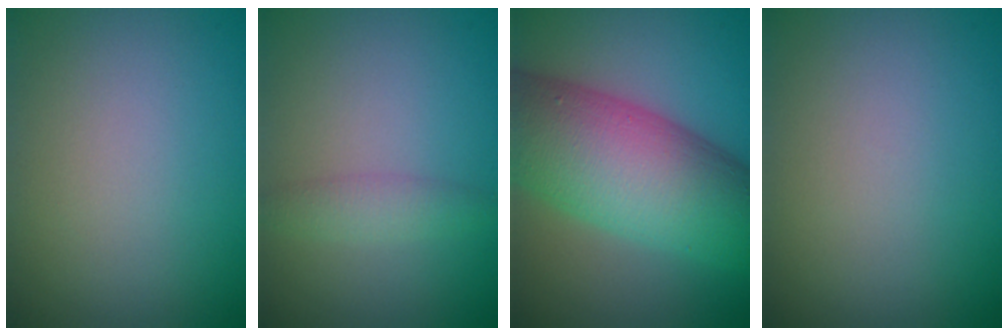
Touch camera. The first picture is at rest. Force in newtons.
{"total": 1.7, "press": 1.7, "slide": 0.1}
{"total": 12.8, "press": 12.8, "slide": 0.3}
{"total": 0.0}